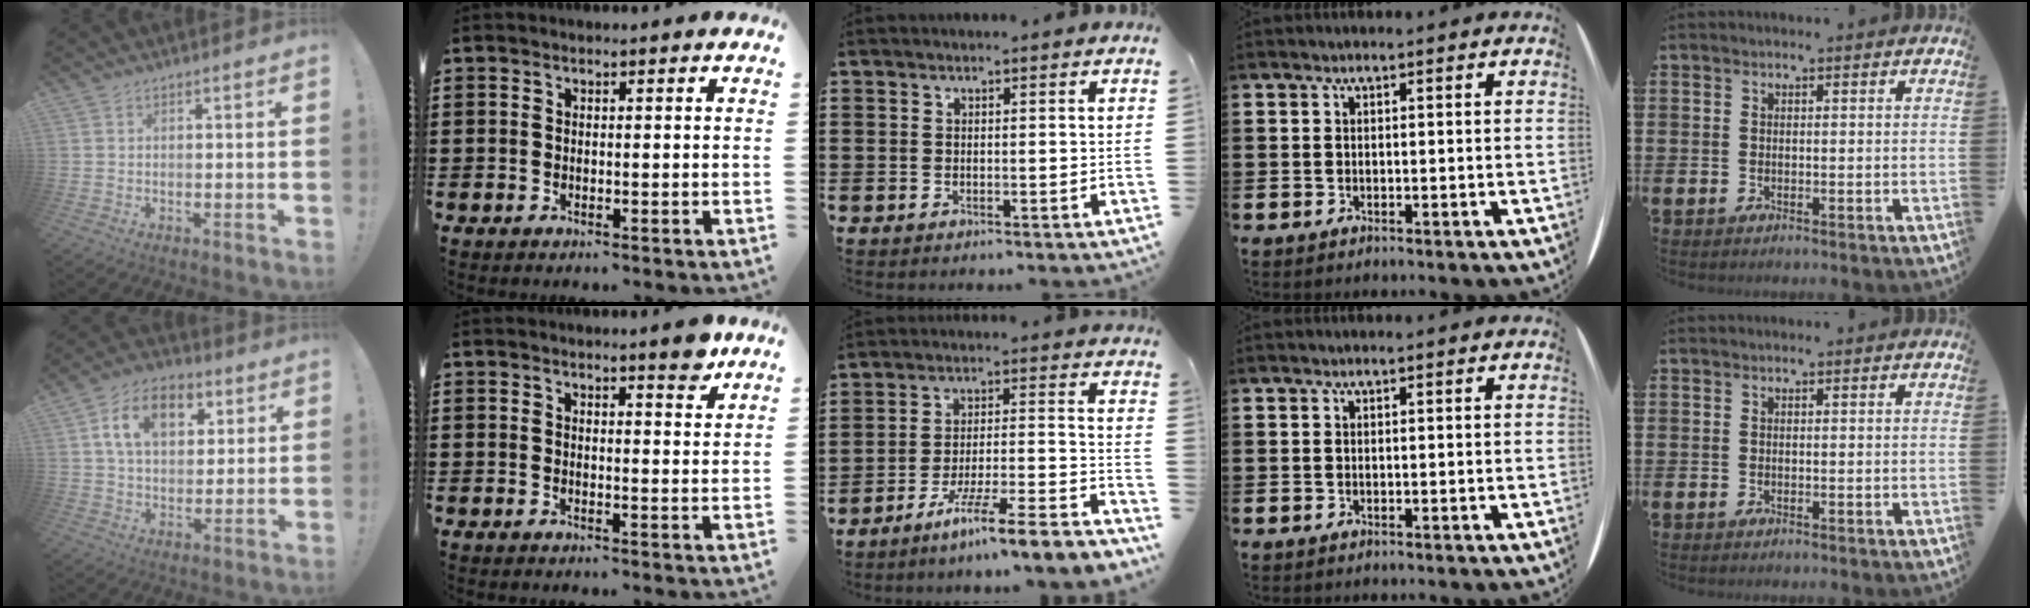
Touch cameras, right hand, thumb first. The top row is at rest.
{"thumb": {"total": 14.0, "force": [5.2, 9.2, 9.2], "torque": [-0.143, -0.001, 0.097]}, "index": {"total": 3.5, "force": [2.9, 0.6, 1.8], "torque": [-0.025, -0.006, 0.050]}, "middle": {"total": 8.6, "force": [-7.3, -0.6, 4.4], "torque": [-0.078, -0.006, -0.144]}}